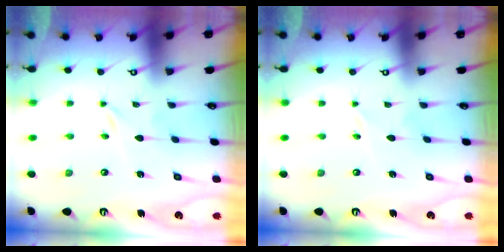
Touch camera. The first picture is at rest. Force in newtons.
{"total": 2.6, "press": 2.6, "slide": 0.2}